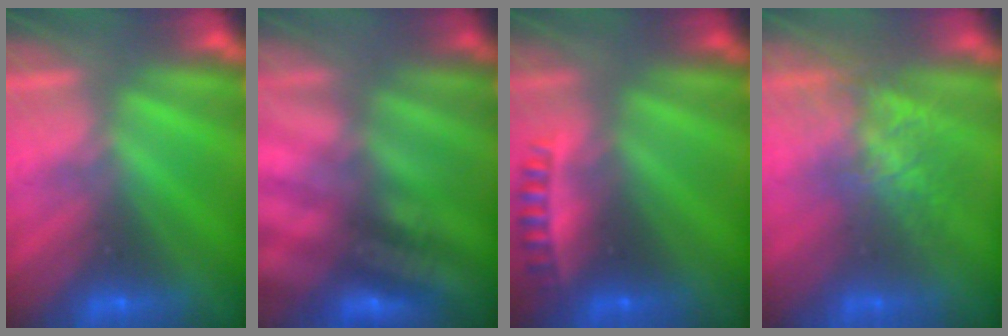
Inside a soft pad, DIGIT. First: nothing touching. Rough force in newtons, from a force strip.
{"total": 2.8}
{"total": 2.4}
{"total": 3.9}